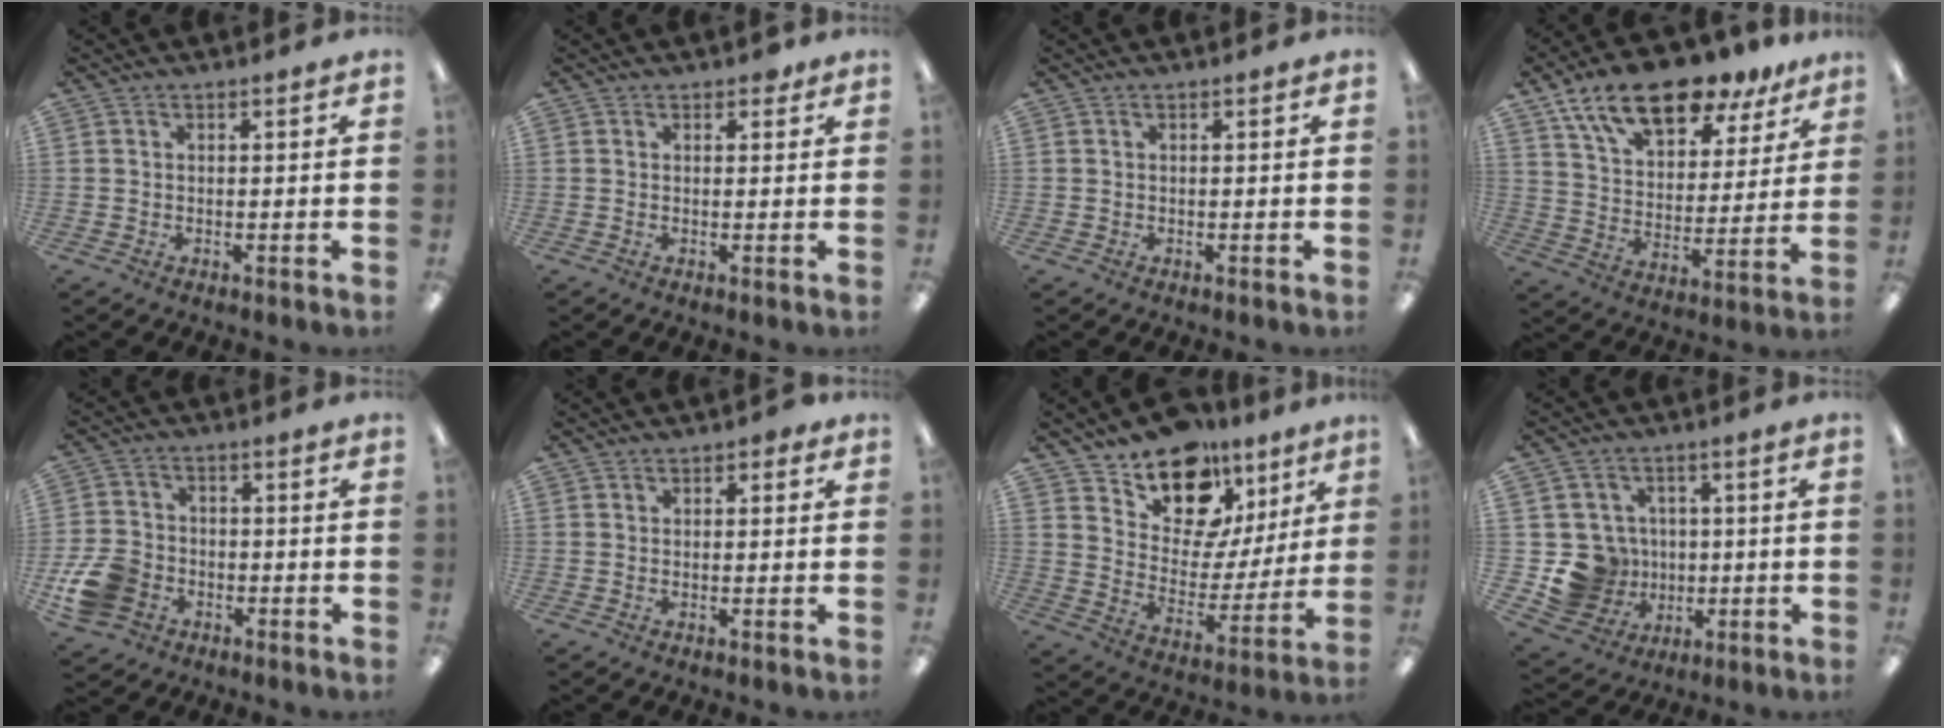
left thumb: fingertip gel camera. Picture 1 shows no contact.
{"total": 1.7, "force": [1.1, 1.0, 0.7], "torque": [-0.008, 0.000, 0.018]}
{"total": 0.0}
{"total": 17.0, "force": [12.4, 7.3, 9.0], "torque": [-0.157, -0.066, 0.217]}
{"total": 9.4, "force": [-4.0, 7.2, 4.4], "torque": [-0.096, 0.024, -0.073]}
{"total": 1.2, "force": [0.7, 0.7, 0.7], "torque": [-0.008, 0.000, 0.010]}
{"total": 16.0, "force": [11.7, 9.2, 5.9], "torque": [-0.102, -0.083, 0.215]}
{"total": 11.1, "force": [-1.2, 10.8, 2.5], "torque": [-0.084, 0.012, -0.006]}